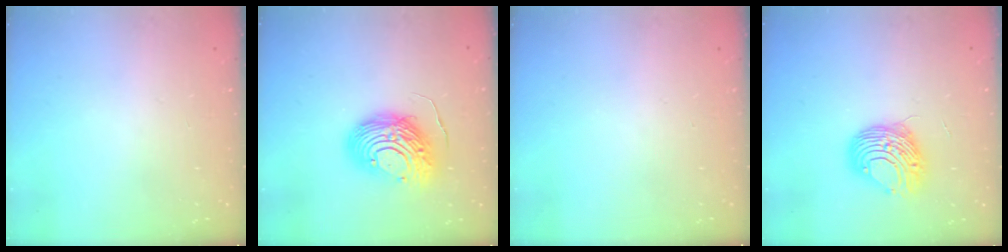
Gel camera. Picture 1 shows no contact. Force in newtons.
{"total": 13.3, "press": 13.2, "slide": 1.2}
{"total": 0.0}
{"total": 10.6, "press": 10.5, "slide": 1.0}